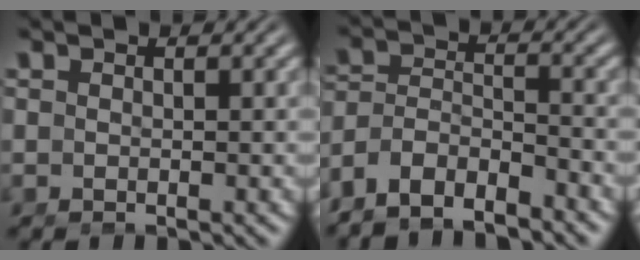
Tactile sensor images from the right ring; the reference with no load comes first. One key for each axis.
{"total": 7.9, "fx": -4.7, "fy": 5.9, "fz": 2.4, "tx": -0.075, "ty": -0.033, "tz": -0.082}